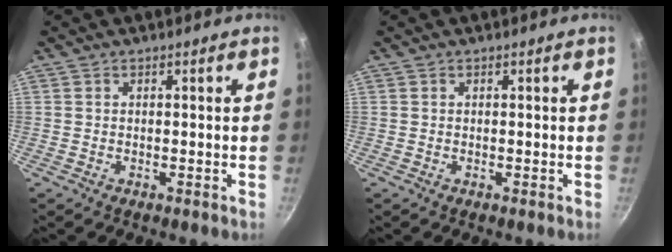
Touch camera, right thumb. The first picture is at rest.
{"total": 0.0}